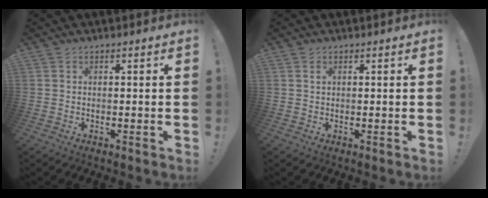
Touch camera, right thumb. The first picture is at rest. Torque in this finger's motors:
{"motor_torque": [-0.20, -0.30, 0.18, 0.10, -0.06]}